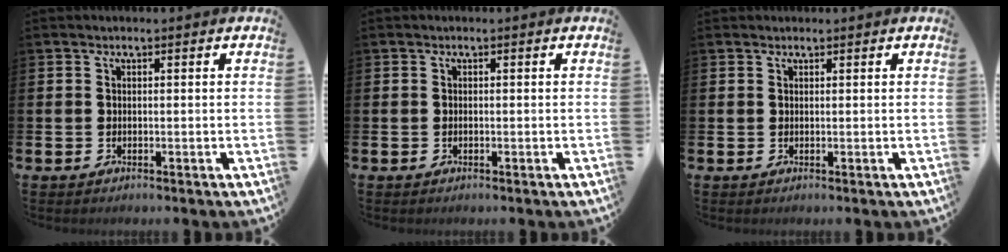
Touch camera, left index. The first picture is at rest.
{"total": 0.0}
{"total": 0.7, "force": [0.6, 0.3, 0.0], "torque": [0.009, 0.000, 0.009]}